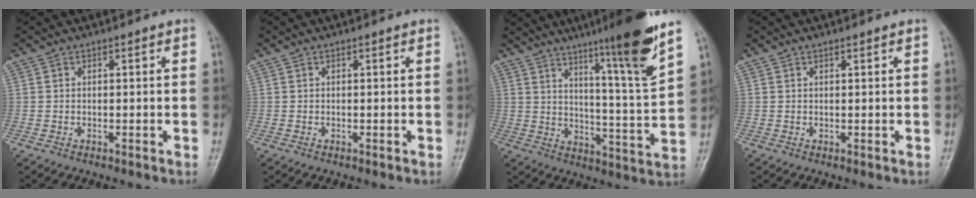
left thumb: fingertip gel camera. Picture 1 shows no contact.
{"total": 0.0}
{"total": 16.7, "force": [10.5, 0.3, 12.9], "torque": [-0.181, -0.061, 0.161]}
{"total": 0.6, "force": [0.4, 0.2, 0.4], "torque": [-0.007, -0.001, 0.006]}